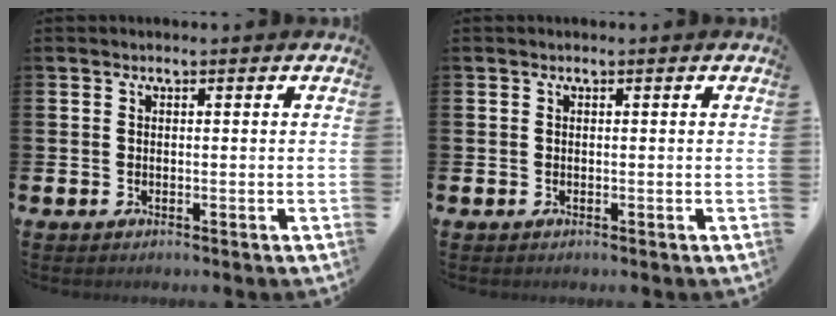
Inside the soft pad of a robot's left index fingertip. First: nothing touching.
{"total": 0.0}